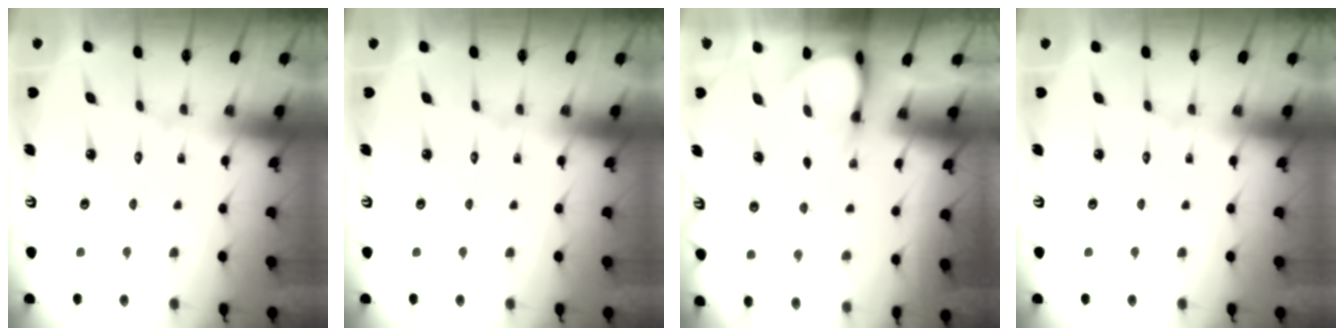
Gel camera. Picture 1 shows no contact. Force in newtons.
{"total": 0.0}
{"total": 3.9, "press": 3.9, "slide": 0.3}
{"total": 0.0}